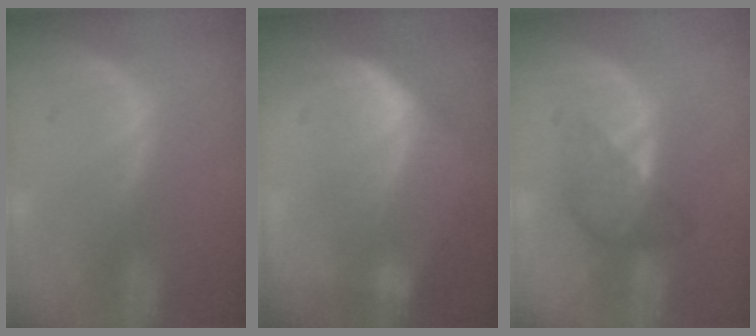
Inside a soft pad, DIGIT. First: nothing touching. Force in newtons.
{"total": 6.8, "press": 6.3, "slide": 2.5}
{"total": 4.1, "press": 4.1, "slide": 0.0}